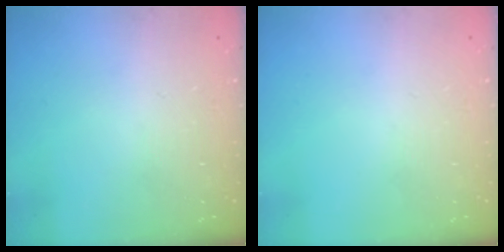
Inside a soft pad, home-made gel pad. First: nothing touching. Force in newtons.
{"total": 0.0}